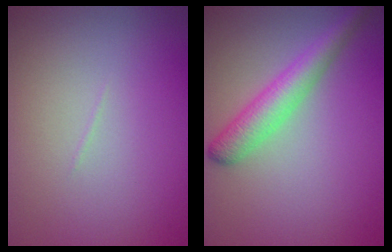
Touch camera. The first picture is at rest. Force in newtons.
{"total": 3.6, "press": 3.6, "slide": 0.1}